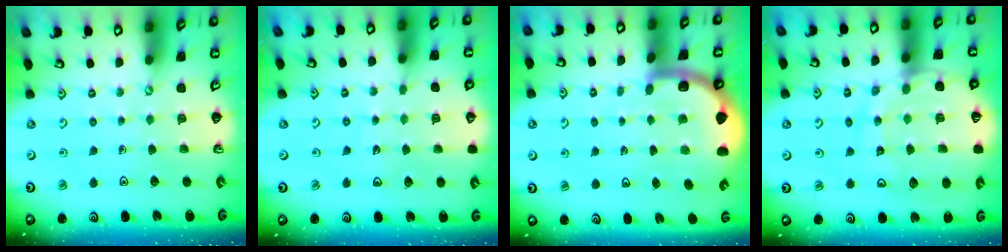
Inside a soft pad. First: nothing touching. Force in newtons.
{"total": 4.6, "press": 4.3, "slide": 1.4}
{"total": 6.2, "press": 5.9, "slide": 1.9}
{"total": 14.8, "press": 14.7, "slide": 1.8}